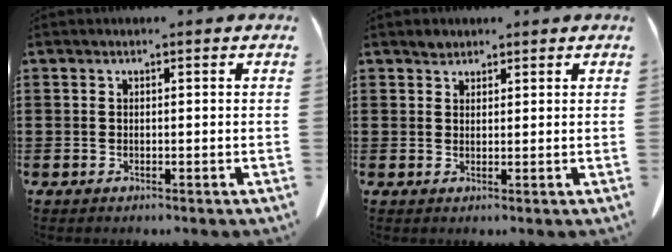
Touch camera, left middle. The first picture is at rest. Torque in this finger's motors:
{"motor_torque": [0.00, 0.01, 0.00, 0.01]}